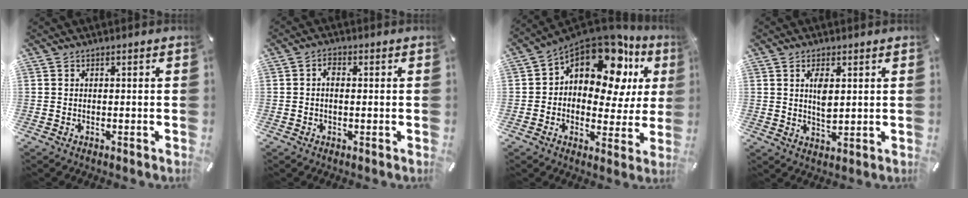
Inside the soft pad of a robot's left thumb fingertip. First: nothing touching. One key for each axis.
{"total": 1.9, "fx": 0.0, "fy": 1.1, "fz": 1.5, "tx": -0.031, "ty": 0.004, "tz": -0.002}
{"total": 16.4, "fx": 9.0, "fy": 8.9, "fz": 10.4, "tx": -0.158, "ty": -0.072, "tz": 0.153}
{"total": 5.4, "fx": 1.7, "fy": 2.5, "fz": 4.4, "tx": -0.093, "ty": -0.008, "tz": 0.021}